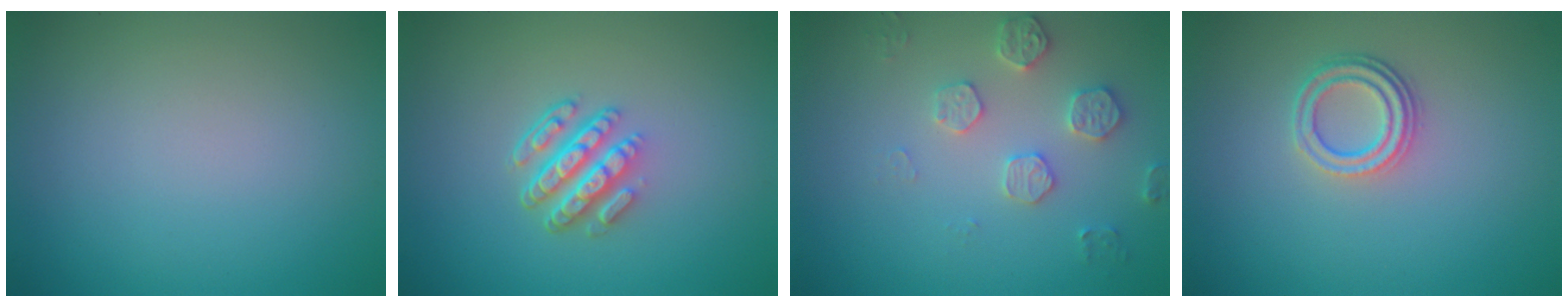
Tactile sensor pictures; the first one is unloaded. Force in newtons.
{"total": 4.6, "press": 3.2, "slide": 3.3}
{"total": 2.7, "press": 2.7, "slide": 0.5}
{"total": 2.8, "press": 2.3, "slide": 1.6}